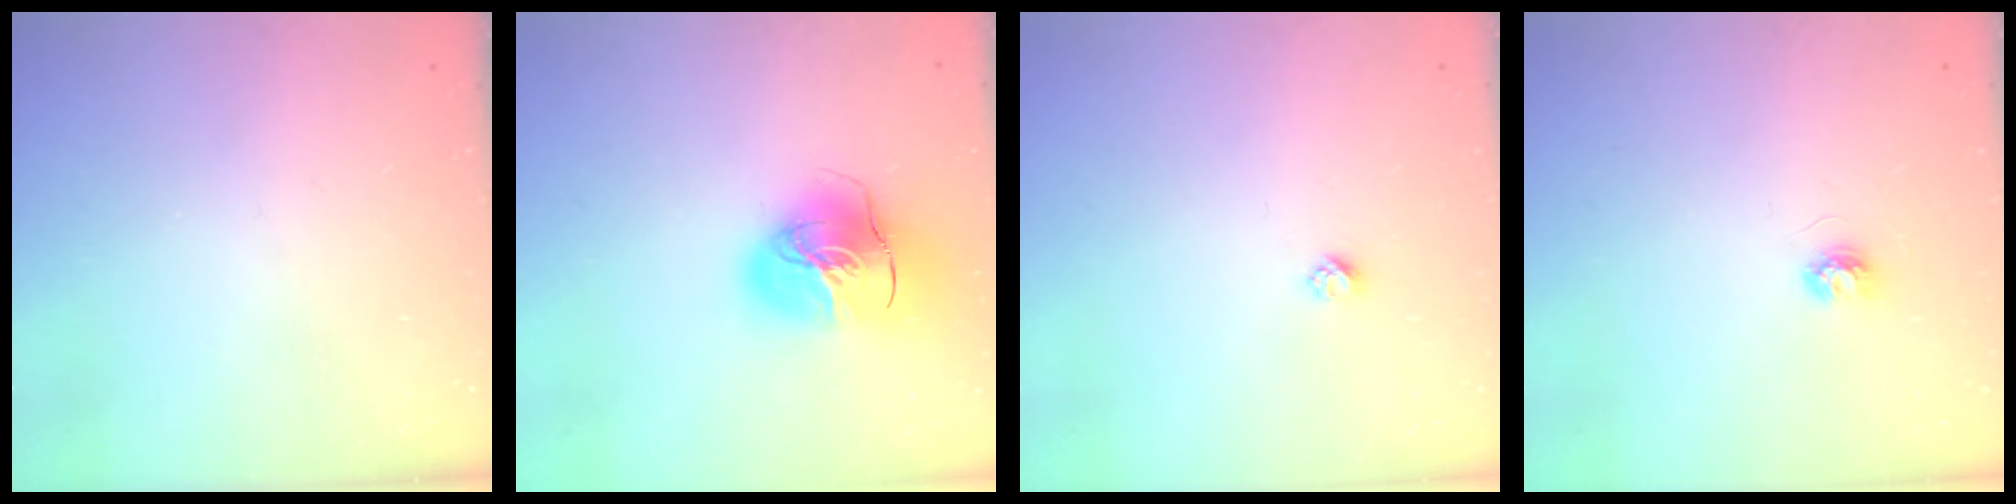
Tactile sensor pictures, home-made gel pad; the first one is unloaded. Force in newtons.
{"total": 16.5, "press": 16.4, "slide": 2.3}
{"total": 2.4, "press": 2.4, "slide": 0.2}
{"total": 3.7, "press": 3.7, "slide": 0.3}